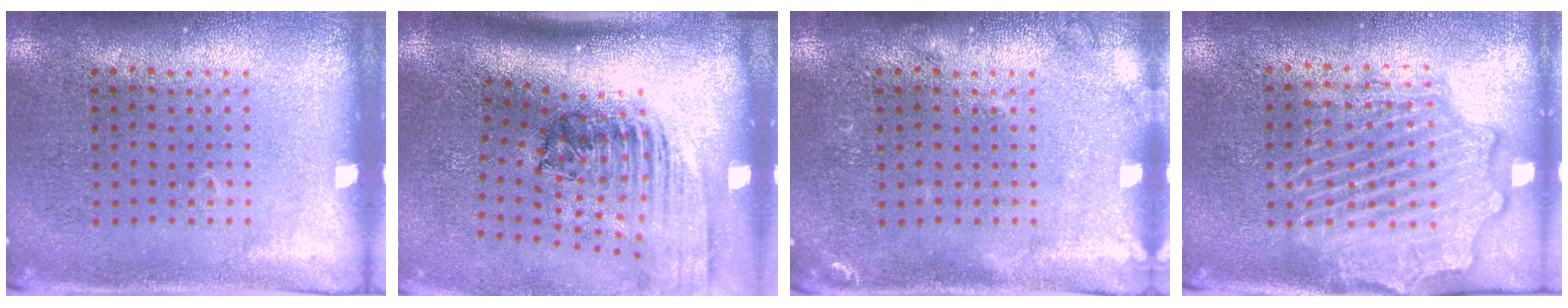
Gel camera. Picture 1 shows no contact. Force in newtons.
{"total": 2.5, "press": 1.8, "slide": 1.7}
{"total": 1.2, "press": 1.2, "slide": 0.3}
{"total": 2.5, "press": 2.4, "slide": 0.3}